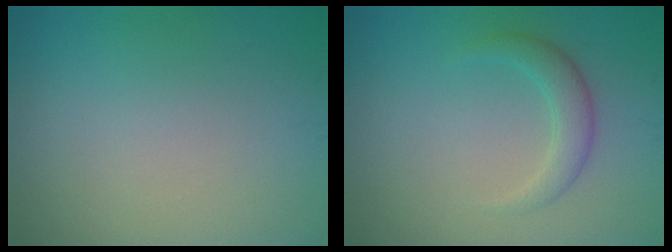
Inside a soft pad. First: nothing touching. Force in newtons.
{"total": 2.2, "press": 2.2, "slide": 0.1}